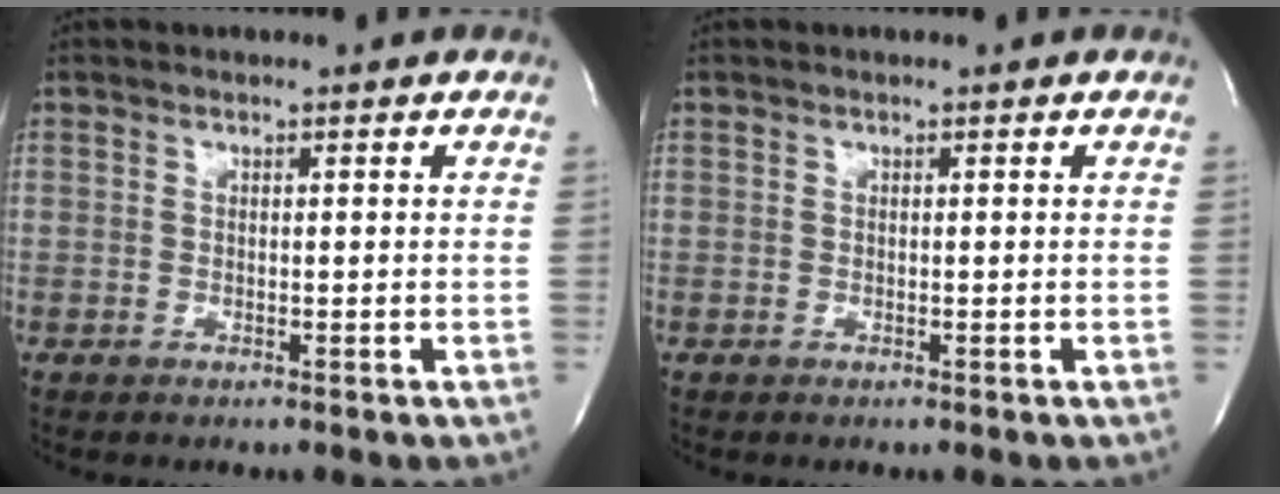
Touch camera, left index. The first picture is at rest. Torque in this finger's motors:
{"motor_torque": [0.00, 0.00, -0.06, 0.00]}